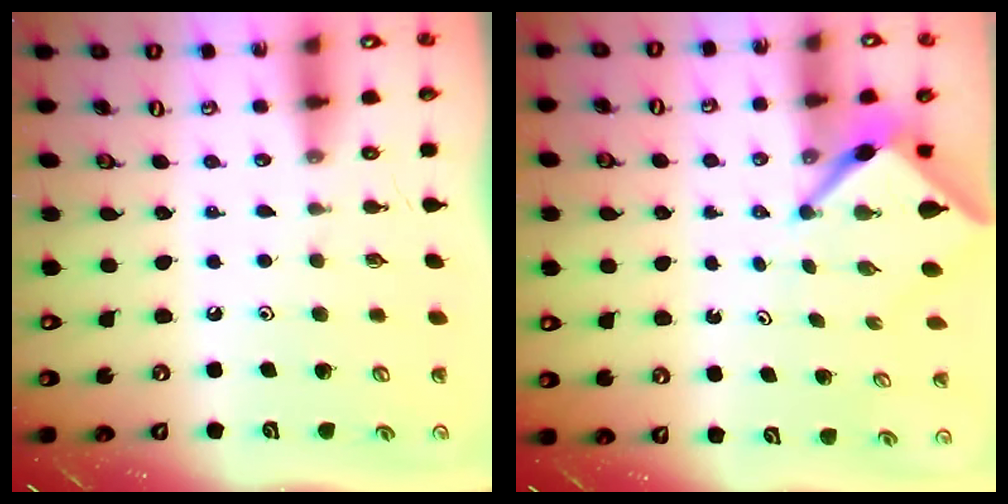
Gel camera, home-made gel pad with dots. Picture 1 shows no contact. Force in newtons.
{"total": 4.2, "press": 4.2, "slide": 0.2}